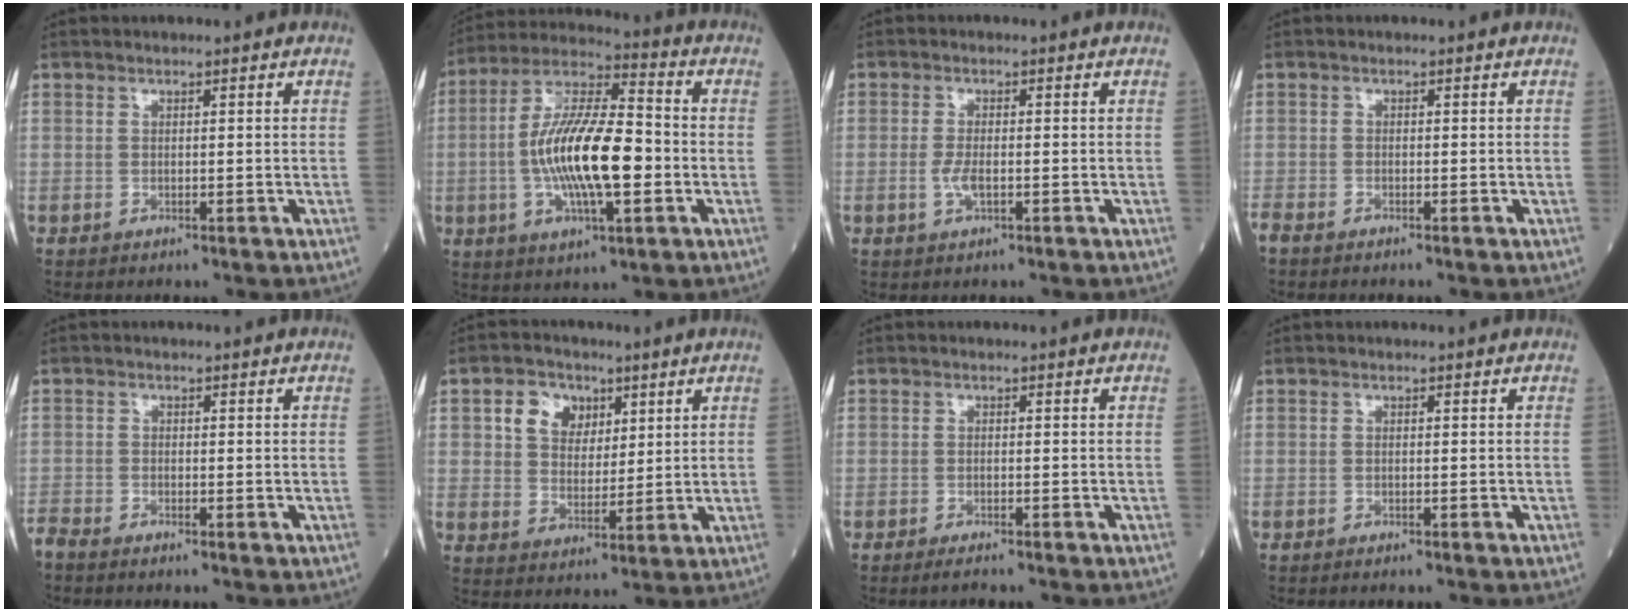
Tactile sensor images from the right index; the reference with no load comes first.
{"total": 16.1, "force": [-2.1, 4.2, 15.4], "torque": [-0.303, 0.007, -0.035]}
{"total": 2.4, "force": [-0.6, 0.6, 2.3], "torque": [-0.056, -0.002, -0.011]}
{"total": 2.5, "force": [-2.2, 0.2, 1.1], "torque": [-0.023, -0.004, -0.037]}
{"total": 3.0, "force": [-2.8, 0.0, 1.1], "torque": [-0.023, -0.007, -0.050]}
{"total": 6.7, "force": [2.9, 5.0, 3.4], "torque": [-0.064, 0.021, 0.058]}
{"total": 2.8, "force": [-2.4, -0.1, 1.4], "torque": [-0.021, -0.003, -0.030]}
{"total": 1.9, "force": [-1.7, 0.0, 0.9], "torque": [-0.013, 0.000, -0.019]}